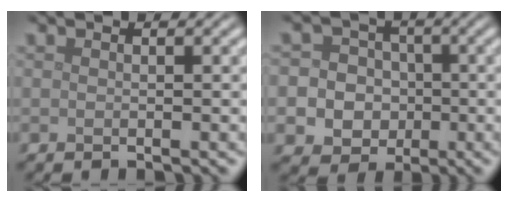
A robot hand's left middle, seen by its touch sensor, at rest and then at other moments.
{"total": 7.8, "force": [-1.5, 7.3, 2.3], "torque": [-0.031, 0.005, -0.058]}